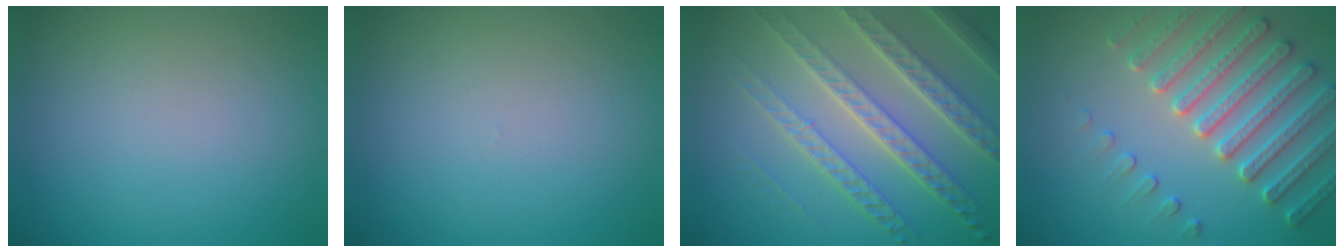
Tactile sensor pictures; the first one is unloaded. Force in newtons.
{"total": 0.0}
{"total": 8.0, "press": 5.4, "slide": 5.9}
{"total": 5.2, "press": 5.0, "slide": 1.4}